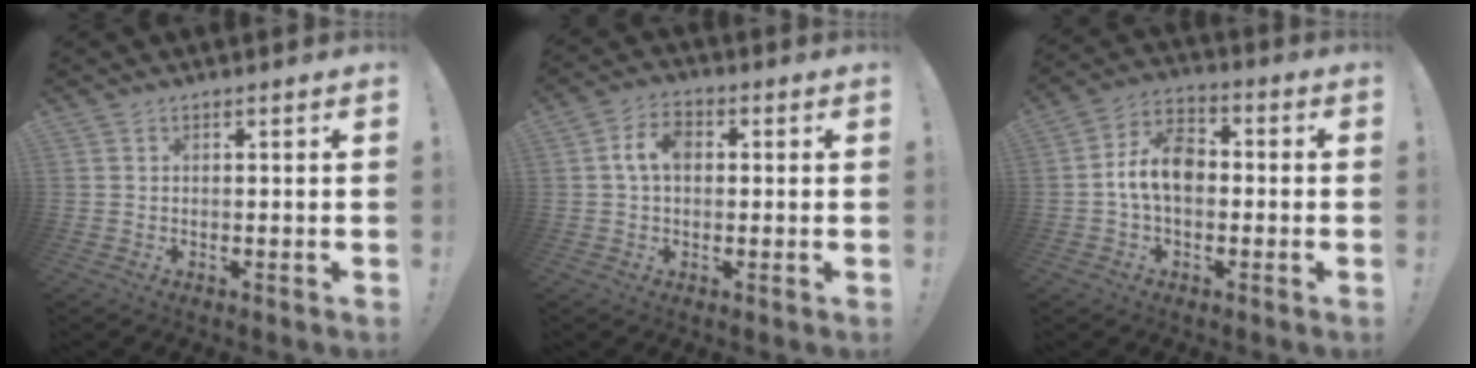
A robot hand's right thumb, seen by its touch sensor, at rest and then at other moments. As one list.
[{"total": 7.2, "force": [0.9, 4.8, 5.2], "torque": [-0.099, 0.014, 0.014]}, {"total": 11.1, "force": [-1.1, 7.2, 8.4], "torque": [-0.161, 0.013, -0.019]}]